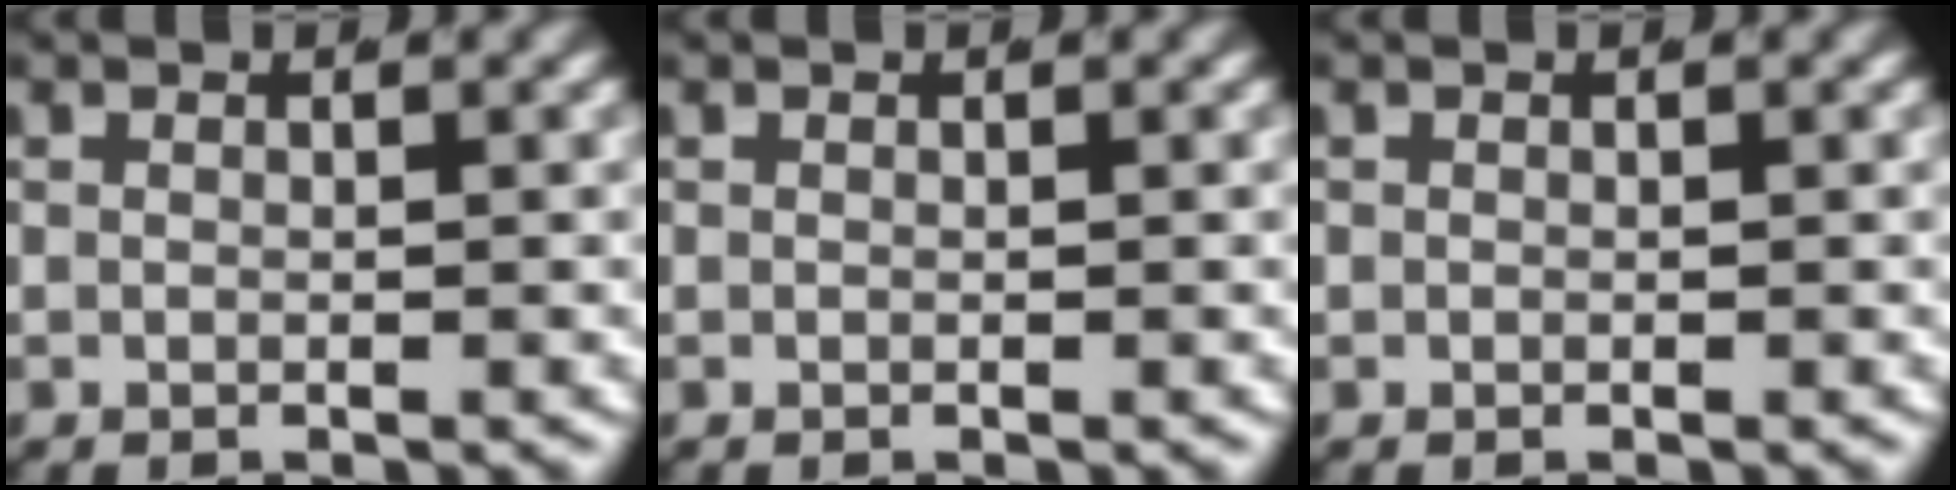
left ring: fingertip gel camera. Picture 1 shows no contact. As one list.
[{"total": 0.0}, {"total": 0.0}]